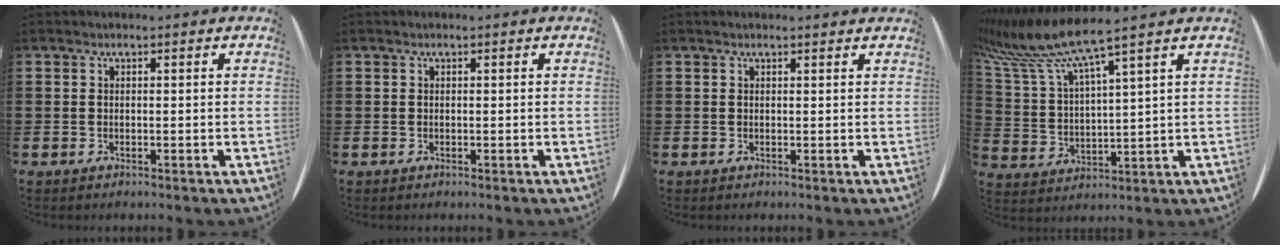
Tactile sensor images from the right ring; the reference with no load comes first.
{"total": 0.0}
{"total": 0.5, "force": [0.5, -0.1, 0.0], "torque": [0.000, 0.001, 0.010]}
{"total": 7.7, "force": [6.9, -0.5, 3.3], "torque": [-0.096, -0.039, 0.117]}